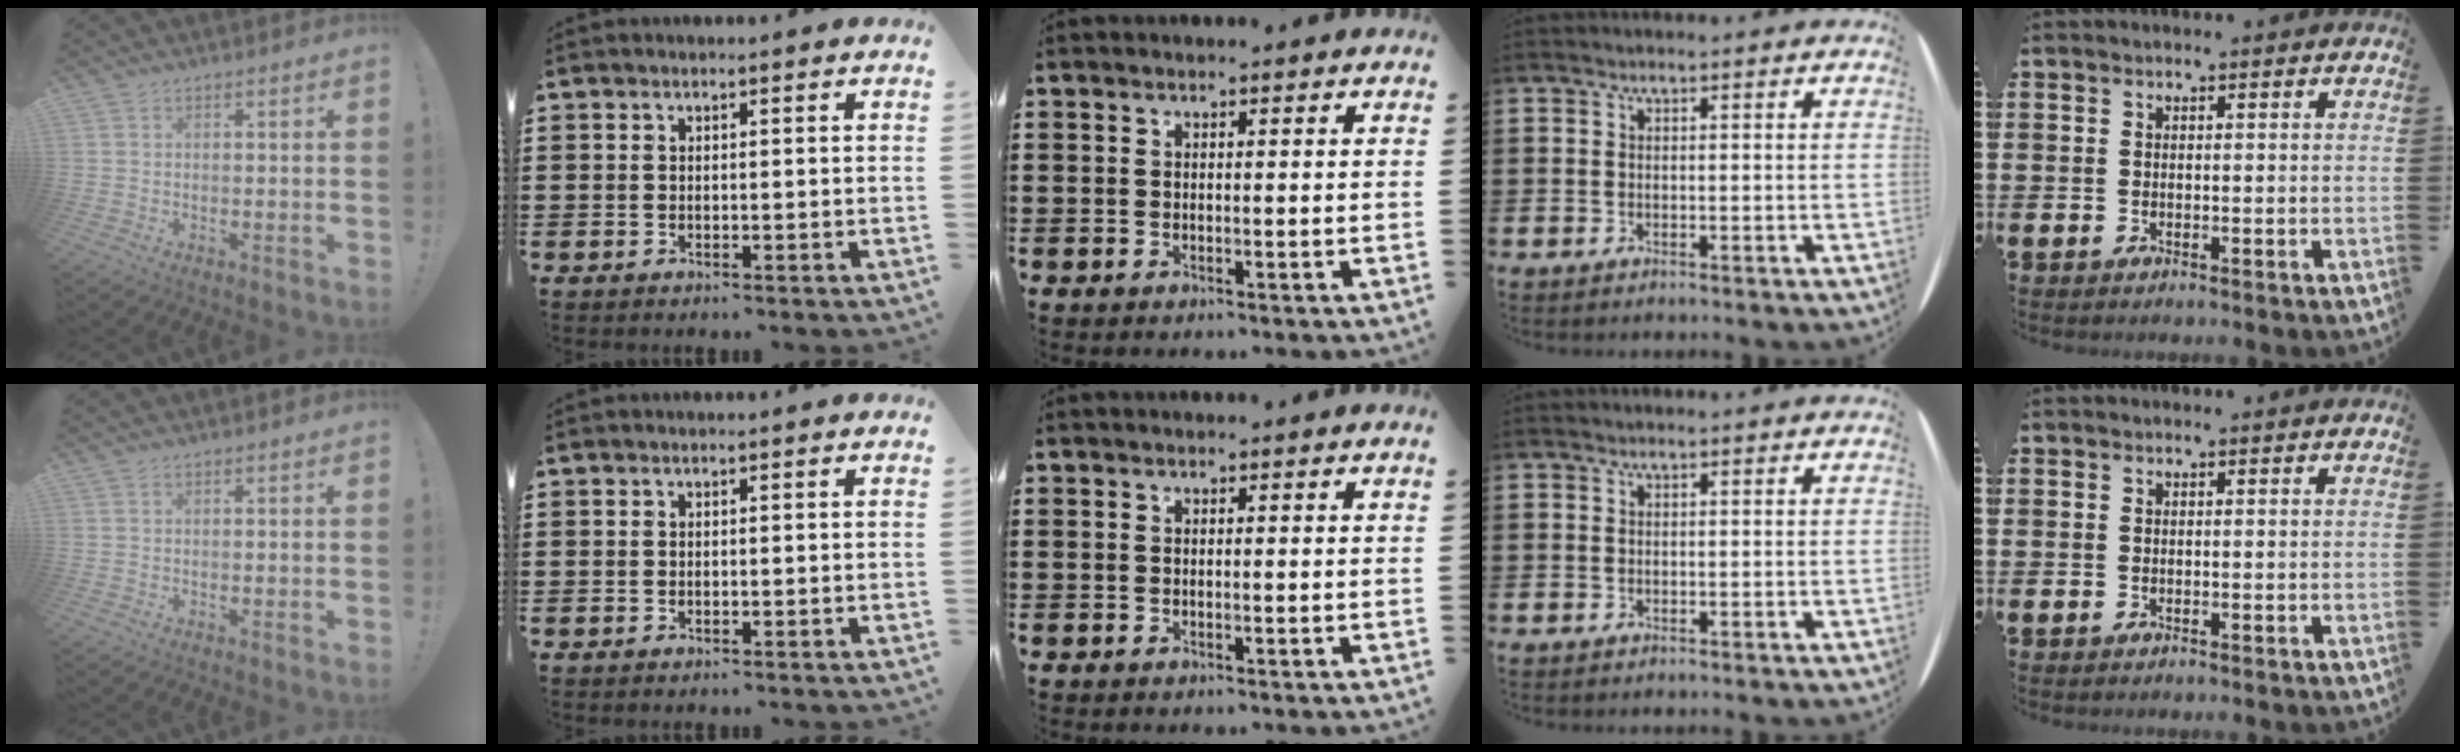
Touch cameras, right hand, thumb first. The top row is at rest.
{}